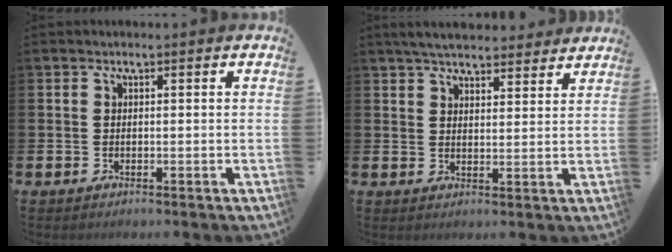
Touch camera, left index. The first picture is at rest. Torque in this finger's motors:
{"motor_torque": [0.27, -0.40, 0.69, 0.16]}